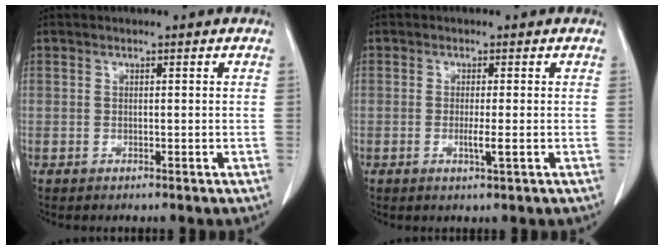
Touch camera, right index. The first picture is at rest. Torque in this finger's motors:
{"motor_torque": [0.66, -0.27, 0.24, 0.06]}